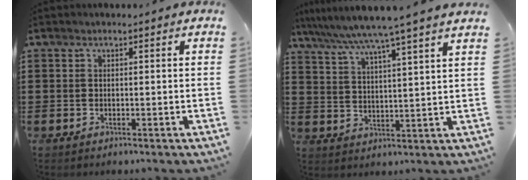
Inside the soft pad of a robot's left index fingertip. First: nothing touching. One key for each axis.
{"total": 6.5, "fx": 5.5, "fy": -1.4, "fz": 3.0, "tx": -0.079, "ty": -0.037, "tz": 0.090}